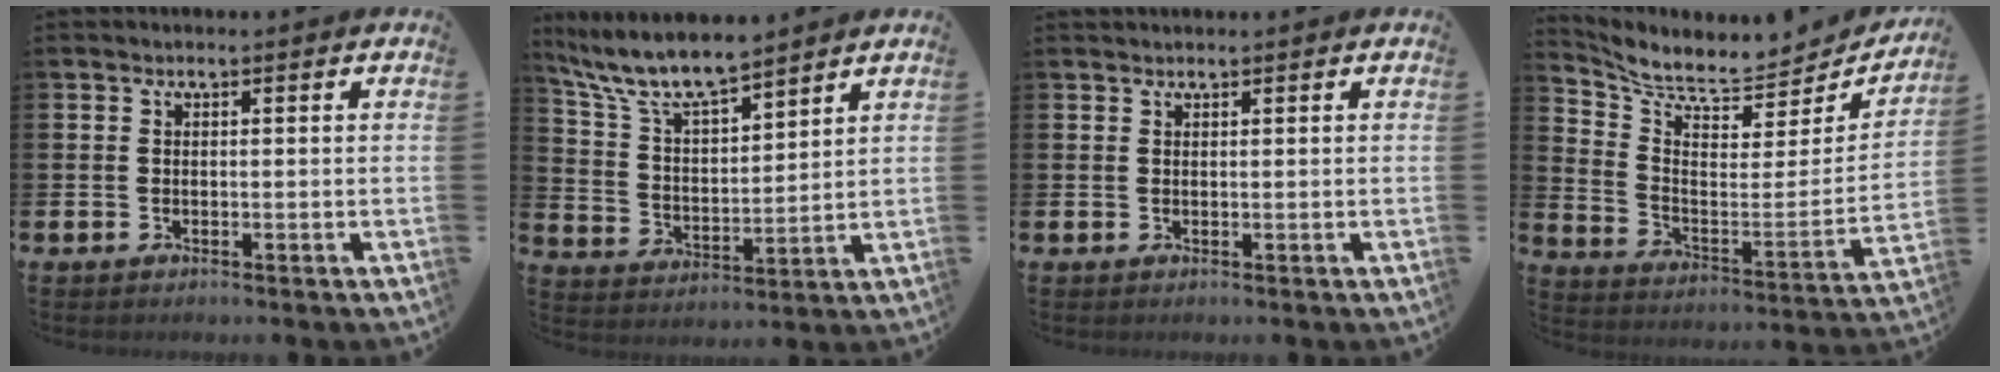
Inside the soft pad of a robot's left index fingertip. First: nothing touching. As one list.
[{"total": 8.5, "force": [7.7, 1.5, 3.3], "torque": [-0.100, -0.040, 0.139]}, {"total": 0.6, "force": [0.6, 0.0, -0.1], "torque": [0.007, -0.003, 0.011]}, {"total": 7.0, "force": [6.0, 2.4, 2.5], "torque": [-0.065, -0.062, 0.097]}]